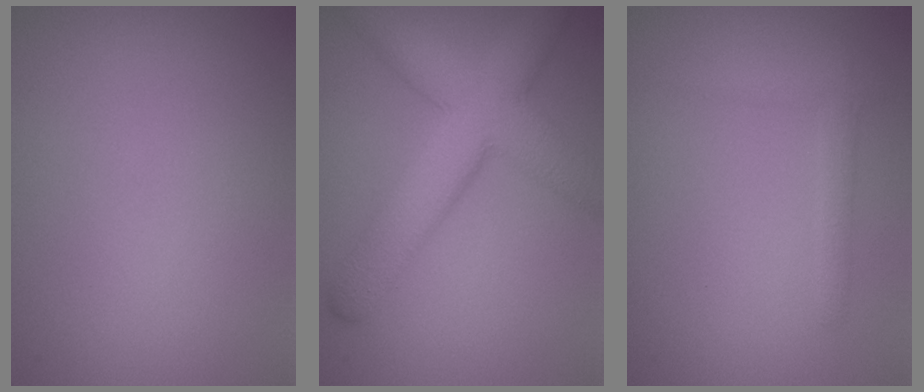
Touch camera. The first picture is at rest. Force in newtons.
{"total": 7.2, "press": 7.2, "slide": 0.3}
{"total": 1.4, "press": 1.4, "slide": 0.1}